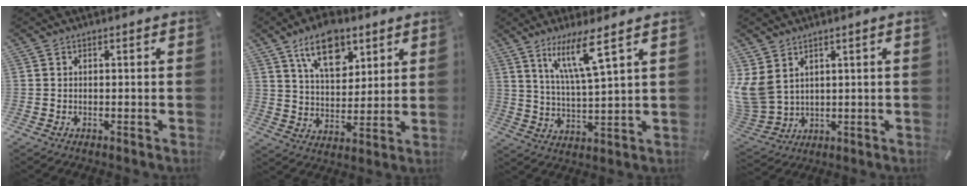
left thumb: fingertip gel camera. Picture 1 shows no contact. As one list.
[{"total": 12.9, "force": [7.6, 7.4, 7.4], "torque": [-0.118, -0.025, 0.135]}, {"total": 11.0, "force": [6.6, 1.7, 8.7], "torque": [-0.169, -0.019, 0.111]}, {"total": 8.9, "force": [3.8, 7.0, 4.0], "torque": [-0.120, -0.019, 0.076]}]